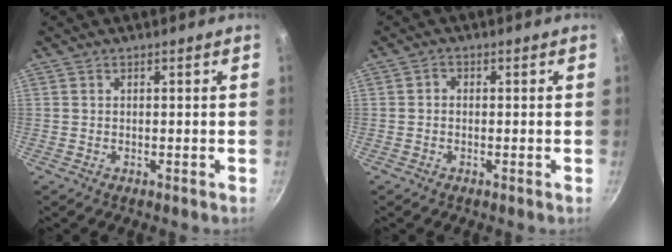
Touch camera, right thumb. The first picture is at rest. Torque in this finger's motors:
{"motor_torque": [-0.43, 0.22, 0.07, -0.02, -0.02]}